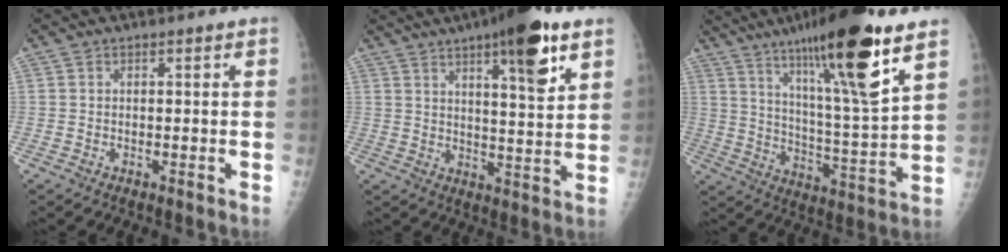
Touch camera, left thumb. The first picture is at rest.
{"total": 13.9, "force": [7.8, 3.1, 11.0], "torque": [-0.144, -0.035, 0.112]}
{"total": 20.8, "force": [12.4, 2.3, 16.5], "torque": [-0.255, -0.056, 0.205]}